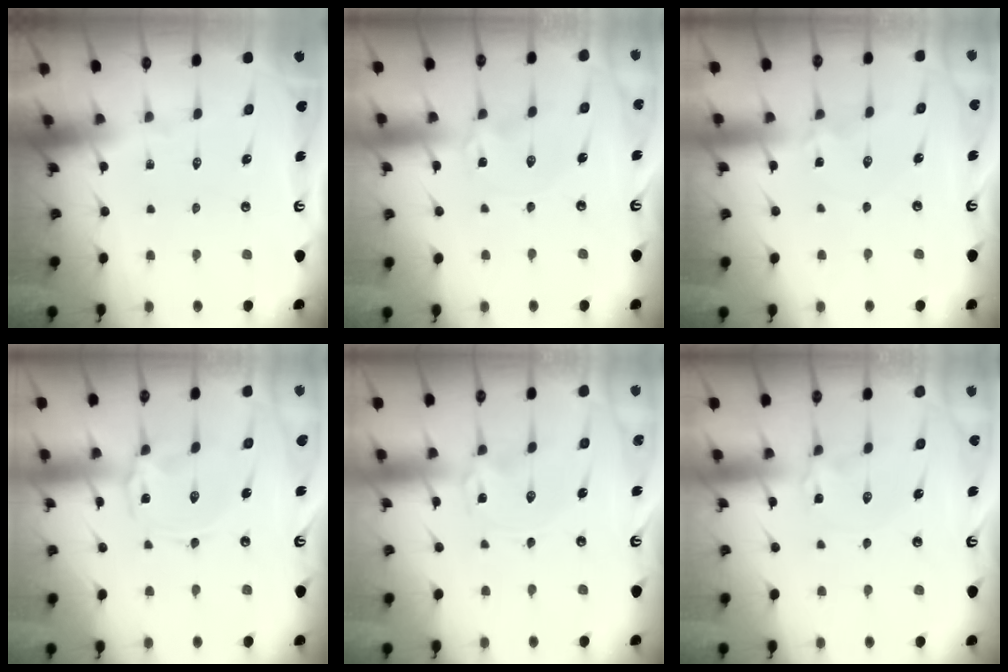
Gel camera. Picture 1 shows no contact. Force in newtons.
{"total": 1.2, "press": 1.2, "slide": 0.3}
{"total": 1.5, "press": 1.5, "slide": 0.3}
{"total": 1.1, "press": 1.0, "slide": 0.4}
{"total": 0.0}
{"total": 1.8, "press": 1.8, "slide": 0.3}